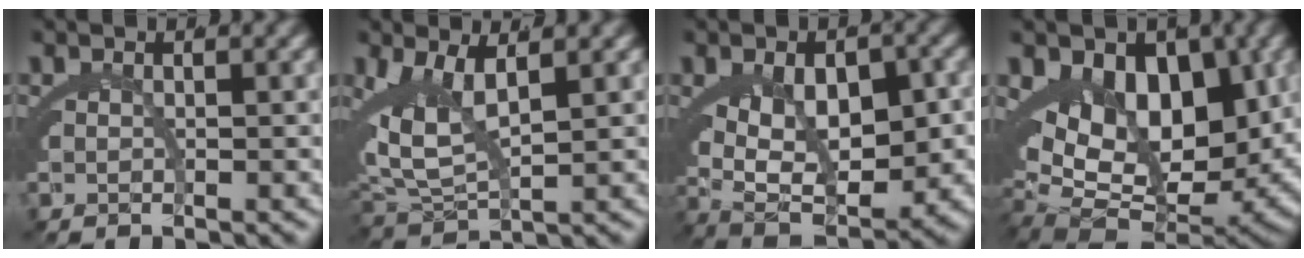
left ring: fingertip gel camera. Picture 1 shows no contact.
{"total": 6.2, "force": [1.4, 3.9, 4.7], "torque": [-0.116, -0.011, 0.034]}
{"total": 10.7, "force": [-0.2, 7.2, 7.9], "torque": [-0.123, -0.024, 0.008]}
{"total": 16.7, "force": [-1.6, 12.0, 11.4], "torque": [-0.223, -0.059, 0.000]}